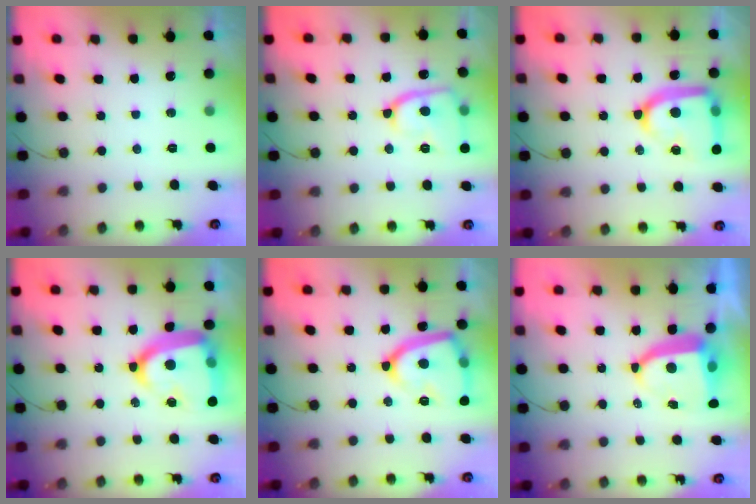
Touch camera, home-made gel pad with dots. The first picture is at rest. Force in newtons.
{"total": 13.3, "press": 13.2, "slide": 1.5}
{"total": 19.0, "press": 18.9, "slide": 1.7}
{"total": 21.8, "press": 21.7, "slide": 2.0}
{"total": 17.4, "press": 17.3, "slide": 1.7}
{"total": 8.0, "press": 8.0, "slide": 0.9}